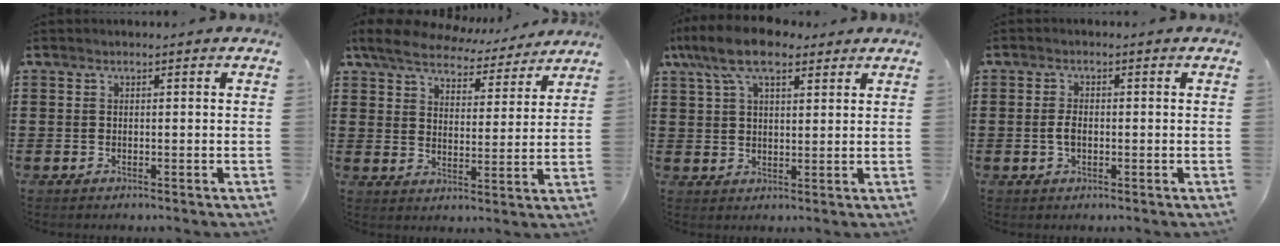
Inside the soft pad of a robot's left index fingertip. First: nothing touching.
{"total": 6.2, "force": [5.8, 1.6, 1.6], "torque": [-0.064, -0.032, 0.100]}
{"total": 9.3, "force": [6.2, 3.8, 5.9], "torque": [-0.132, 0.004, 0.114]}
{"total": 2.5, "force": [-0.1, 1.2, 2.2], "torque": [-0.050, 0.000, -0.006]}